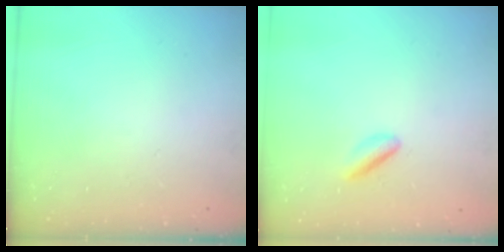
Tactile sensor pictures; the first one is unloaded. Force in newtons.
{"total": 3.2, "press": 3.0, "slide": 1.1}